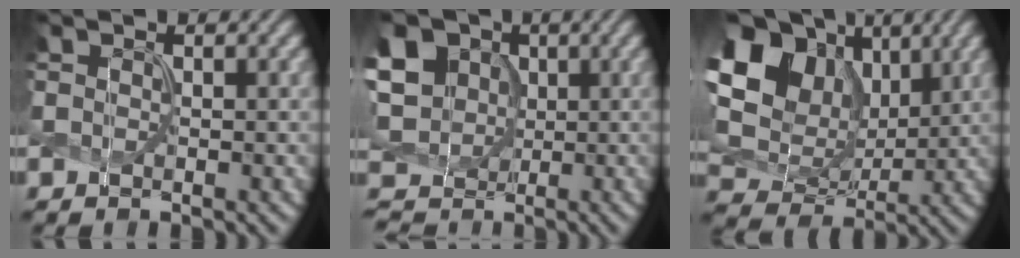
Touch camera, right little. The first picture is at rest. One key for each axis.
{"total": 11.0, "fx": 2.5, "fy": 9.2, "fz": 5.6, "tx": -0.137, "ty": 0.020, "tz": 0.027}
{"total": 17.1, "fx": 6.1, "fy": 12.3, "fz": 10.2, "tx": -0.237, "ty": 0.041, "tz": 0.111}